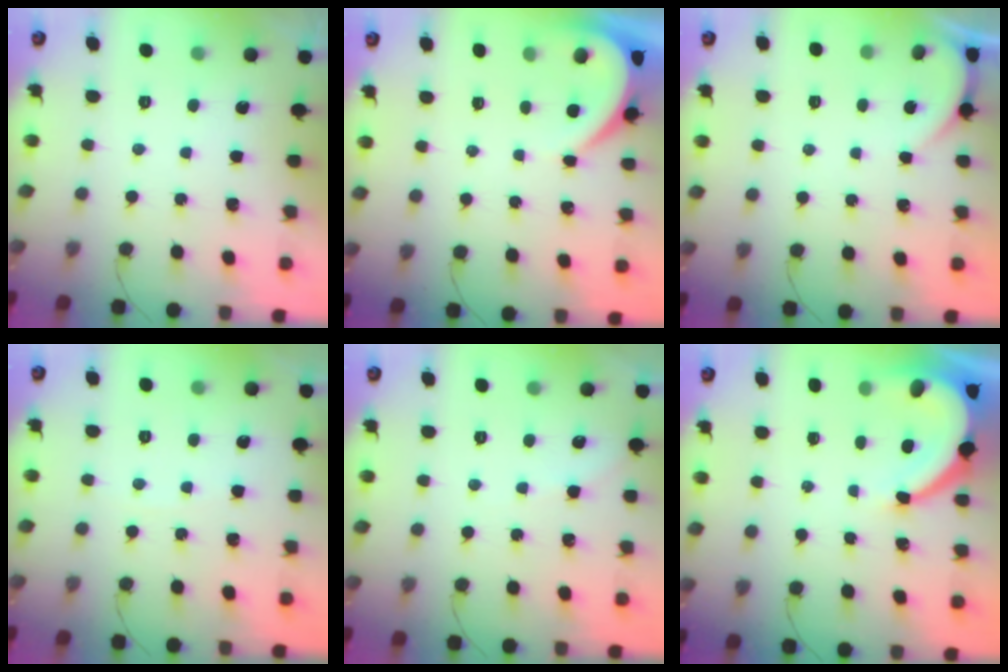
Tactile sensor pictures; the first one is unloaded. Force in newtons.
{"total": 3.9, "press": 3.9, "slide": 0.5}
{"total": 1.6, "press": 1.6, "slide": 0.1}
{"total": 2.4, "press": 2.3, "slide": 0.3}
{"total": 2.4, "press": 2.4, "slide": 0.5}
{"total": 8.2, "press": 8.1, "slide": 1.0}